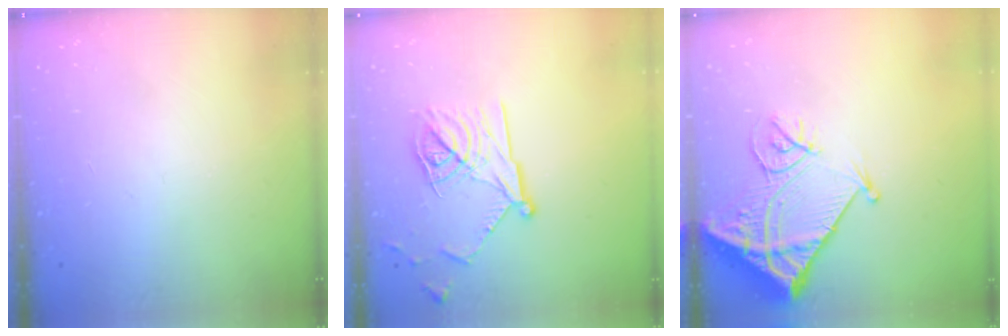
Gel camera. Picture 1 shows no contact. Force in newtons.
{"total": 16.1, "press": 16.1, "slide": 0.6}
{"total": 16.0, "press": 15.9, "slide": 1.8}